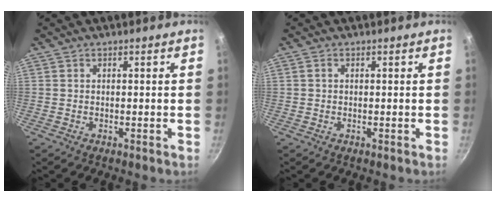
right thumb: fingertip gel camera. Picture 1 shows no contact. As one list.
[{"total": 0.7, "force": [0.1, 0.6, 0.4], "torque": [-0.006, 0.004, 0.001]}]